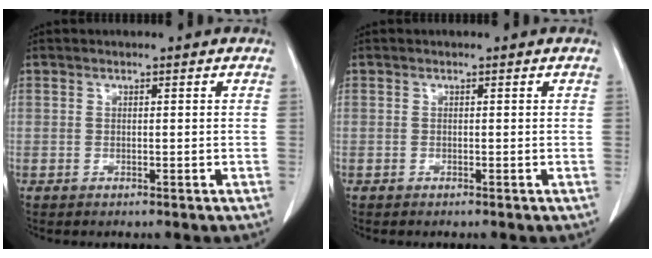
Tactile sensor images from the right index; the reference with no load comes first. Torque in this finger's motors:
{"motor_torque": [-0.01, 0.00, 0.00, -0.03]}